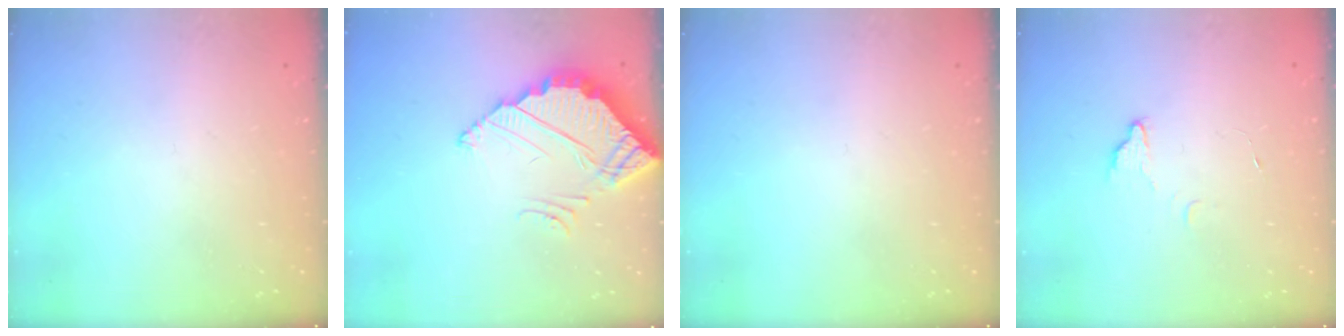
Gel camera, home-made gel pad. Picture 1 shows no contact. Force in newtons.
{"total": 4.0, "press": 4.0, "slide": 0.3}
{"total": 0.0}
{"total": 2.2, "press": 2.2, "slide": 0.2}